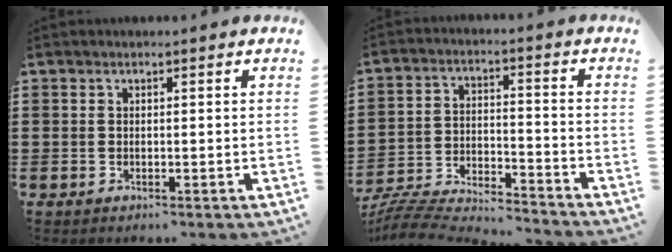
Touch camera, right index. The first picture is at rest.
{"total": 6.2, "force": [-6.1, 0.2, 0.8], "torque": [-0.030, -0.005, -0.129]}